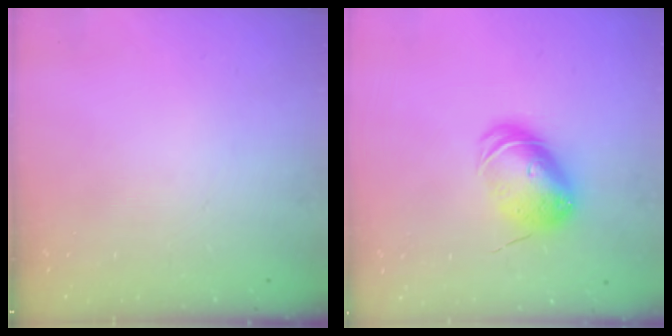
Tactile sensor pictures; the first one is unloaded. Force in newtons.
{"total": 8.3, "press": 8.2, "slide": 1.3}